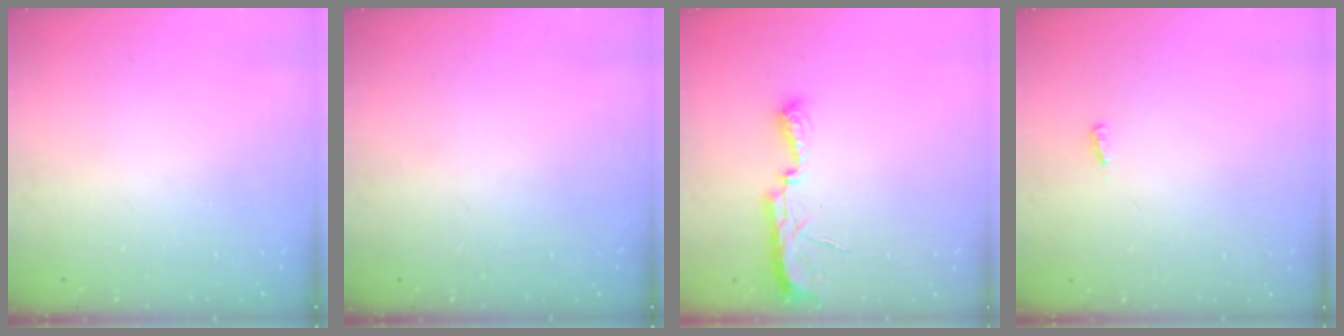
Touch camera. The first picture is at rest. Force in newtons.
{"total": 0.0}
{"total": 8.8, "press": 8.2, "slide": 3.2}
{"total": 2.6, "press": 2.4, "slide": 1.0}